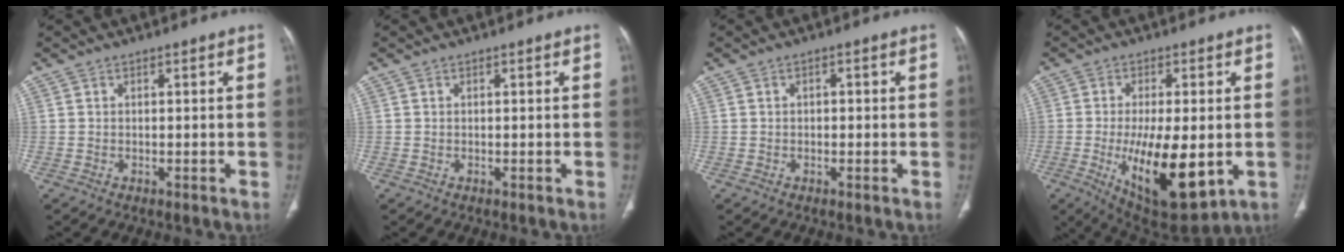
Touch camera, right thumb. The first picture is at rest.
{"total": 0.0}
{"total": 1.1, "force": [0.0, 0.8, 0.7], "torque": [-0.006, 0.005, -0.001]}
{"total": 17.2, "force": [-3.5, 6.9, 15.4], "torque": [-0.250, -0.022, -0.036]}